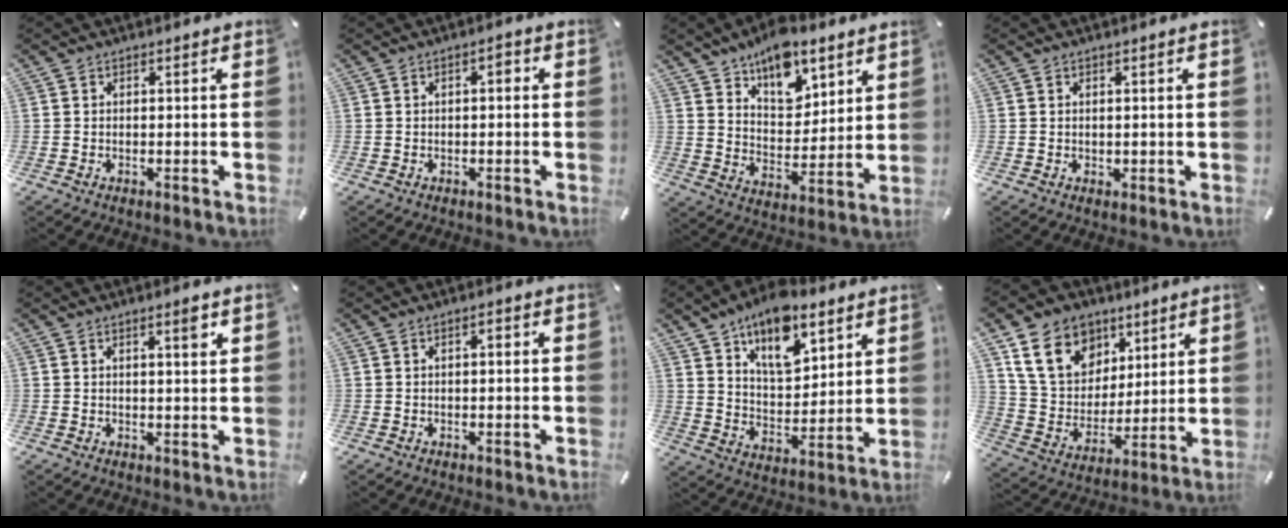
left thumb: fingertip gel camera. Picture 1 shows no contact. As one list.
[{"total": 1.8, "force": [-0.3, 0.8, 1.5], "torque": [-0.022, 0.004, -0.011]}, {"total": 13.1, "force": [9.6, 7.1, 5.2], "torque": [-0.076, -0.066, 0.174]}, {"total": 0.6, "force": [0.3, 0.6, 0.1], "torque": [0.000, 0.002, 0.005]}, {"total": 2.9, "force": [1.5, 0.4, 2.4], "torque": [-0.033, -0.005, 0.021]}, {"total": 1.1, "force": [0.1, 0.4, 1.0], "torque": [-0.020, 0.004, 0.000]}, {"total": 15.1, "force": [10.3, 7.6, 8.0], "torque": [-0.132, -0.056, 0.183]}, {"total": 16.0, "force": [7.9, 12.3, 6.6], "torque": [-0.135, -0.025, 0.157]}]